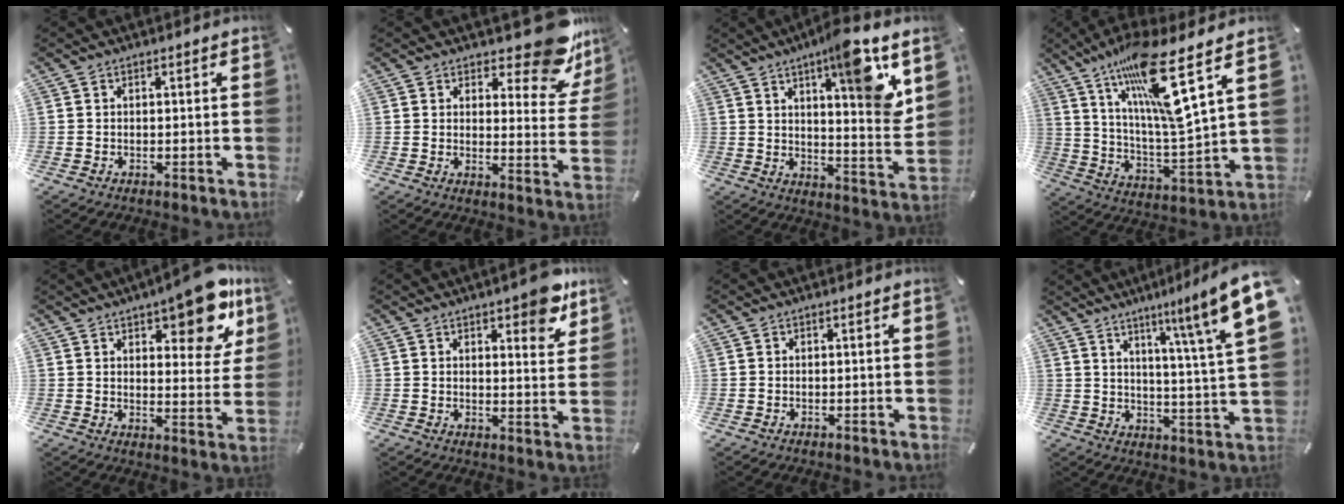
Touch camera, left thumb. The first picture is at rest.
{"total": 13.5, "force": [9.9, 5.3, 7.5], "torque": [-0.079, -0.087, 0.166]}
{"total": 14.1, "force": [8.4, 1.7, 11.1], "torque": [-0.149, -0.062, 0.125]}
{"total": 19.5, "force": [12.2, 2.7, 15.0], "torque": [-0.286, -0.083, 0.186]}
{"total": 15.4, "force": [9.8, 6.2, 10.2], "torque": [-0.121, -0.061, 0.159]}
{"total": 7.8, "force": [5.7, 3.0, 4.4], "torque": [-0.052, -0.033, 0.095]}
{"total": 0.0}
{"total": 15.4, "force": [9.1, 1.1, 12.3], "torque": [-0.180, -0.064, 0.133]}